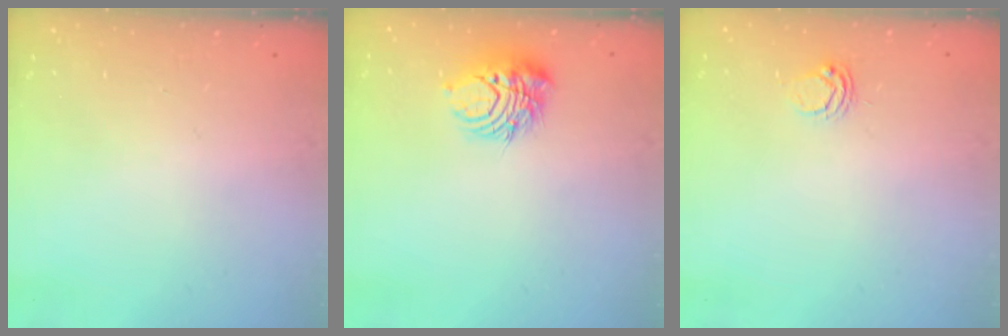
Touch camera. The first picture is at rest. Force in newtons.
{"total": 9.1, "press": 9.1, "slide": 0.6}
{"total": 5.5, "press": 5.5, "slide": 0.6}